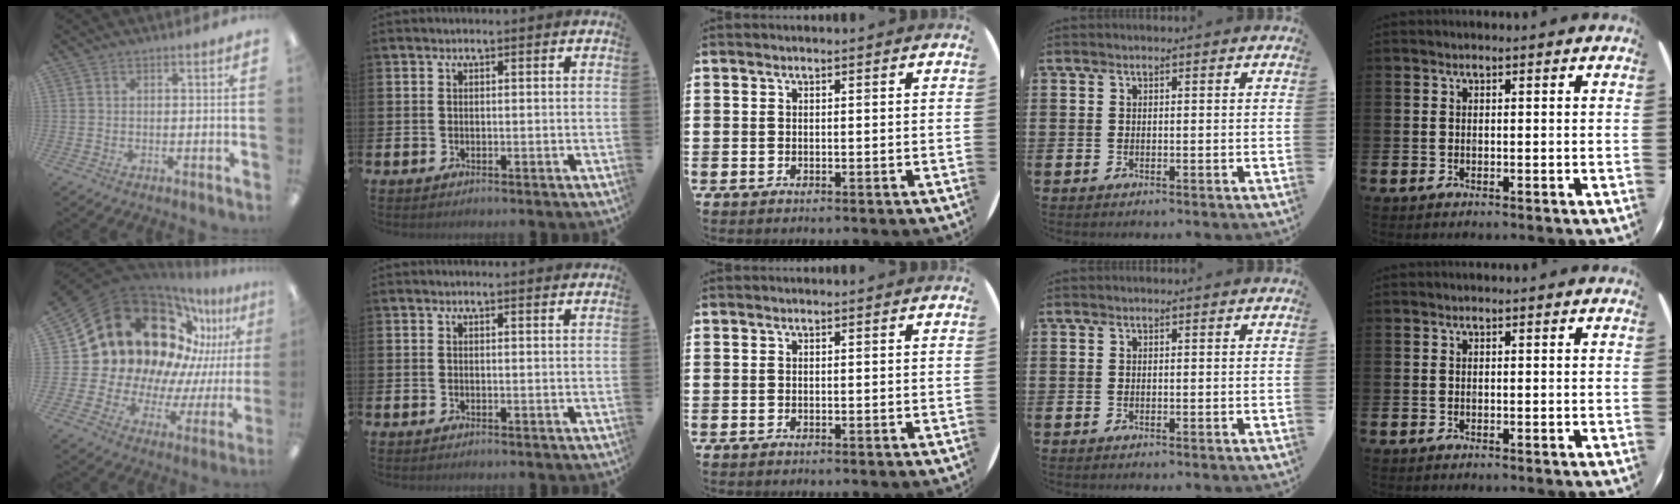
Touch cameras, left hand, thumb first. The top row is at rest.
{"thumb": {"total": 26.7, "force": [12.9, 17.9, 15.0], "torque": [-0.247, -0.100, 0.267]}, "index": {"total": 0.8, "force": [0.8, -0.1, 0.2], "torque": [0.005, -0.005, 0.012]}}